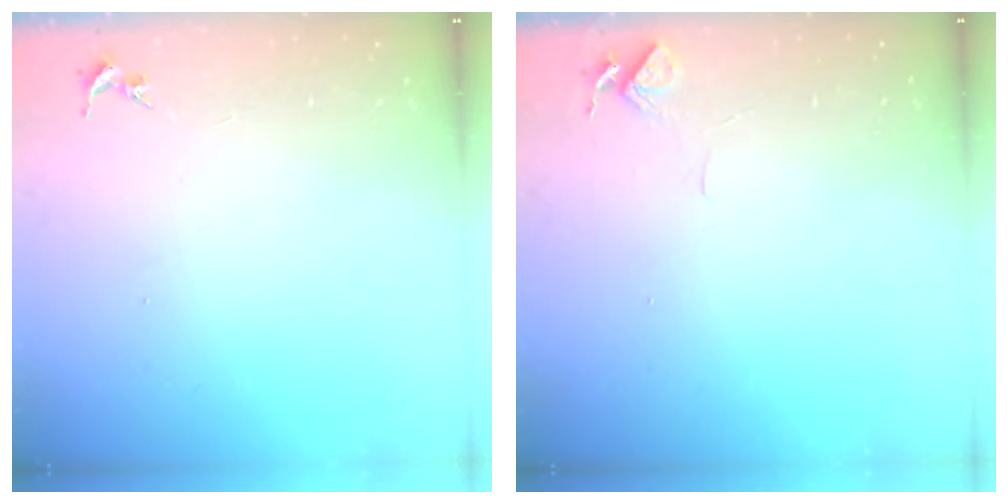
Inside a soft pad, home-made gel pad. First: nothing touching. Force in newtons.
{"total": 4.6, "press": 4.5, "slide": 0.4}